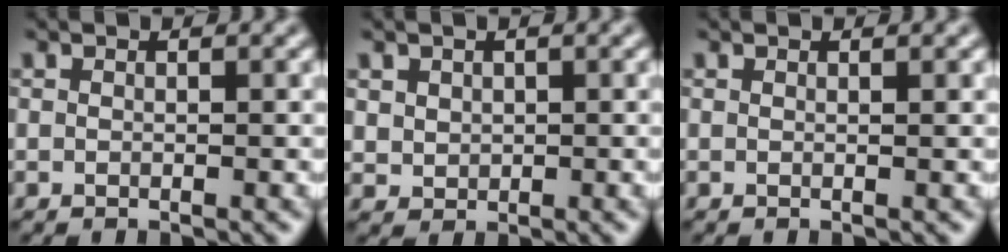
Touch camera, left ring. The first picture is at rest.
{"total": 1.6, "force": [0.7, 1.4, 0.4], "torque": [-0.014, -0.008, 0.025]}
{"total": 0.7, "force": [0.5, 0.2, 0.4], "torque": [0.000, -0.001, 0.006]}